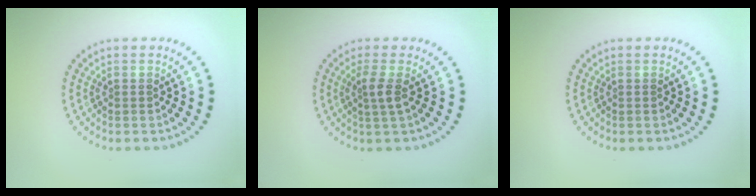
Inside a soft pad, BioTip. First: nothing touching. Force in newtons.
{"total": 1.8, "press": 1.3, "slide": 1.1}
{"total": 0.0}